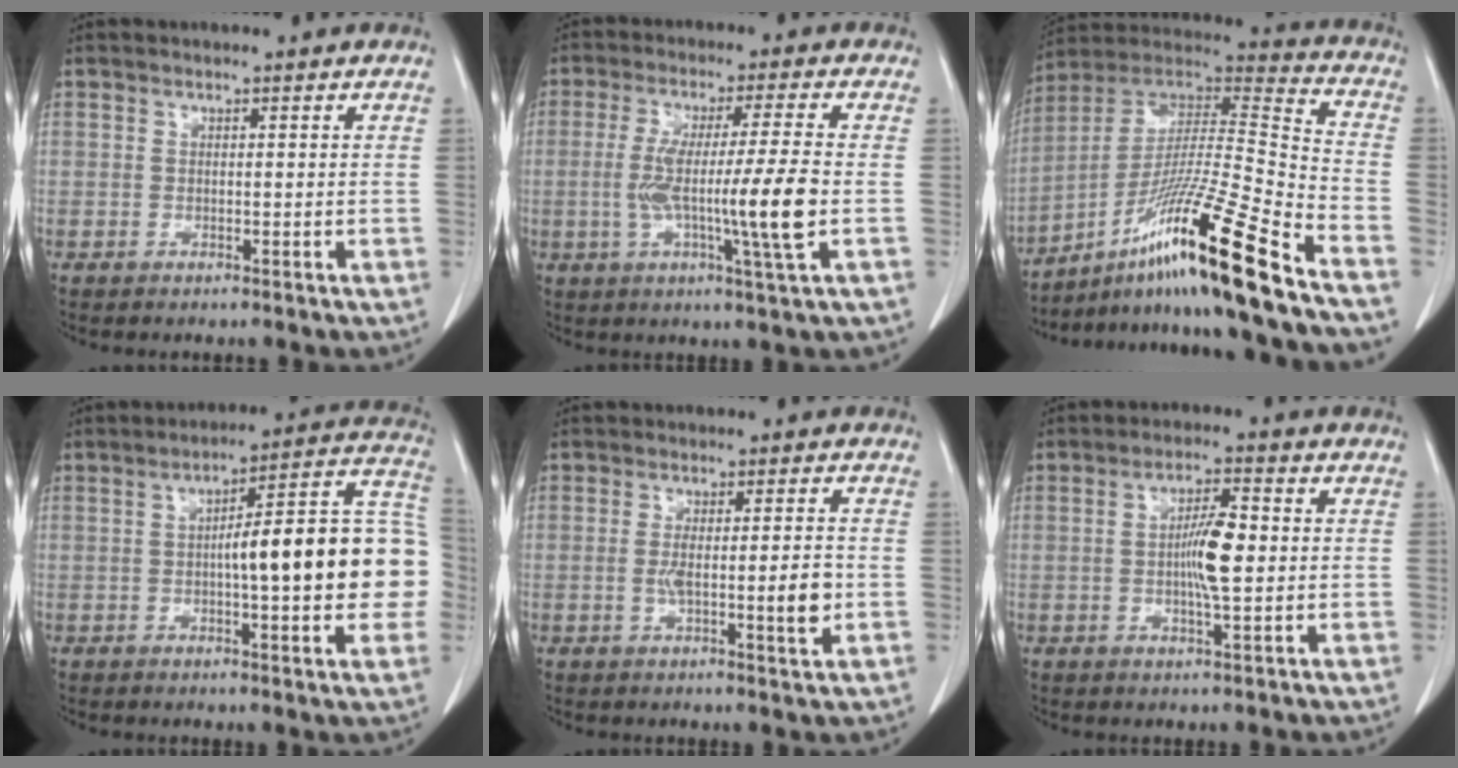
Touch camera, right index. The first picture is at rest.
{"total": 11.8, "force": [-1.8, -1.0, 11.6], "torque": [-0.214, -0.010, -0.033]}
{"total": 22.2, "force": [-14.1, -1.3, 17.0], "torque": [-0.305, -0.014, -0.256]}
{"total": 18.9, "force": [-1.0, 3.2, 18.6], "torque": [-0.208, 0.044, -0.008]}
{"total": 6.3, "force": [-1.1, 0.6, 6.2], "torque": [-0.103, -0.003, -0.016]}
{"total": 6.4, "force": [-0.1, 1.0, 6.3], "torque": [-0.116, 0.003, -0.005]}